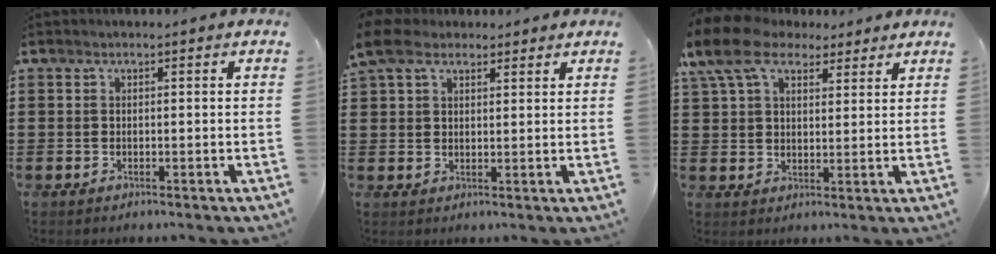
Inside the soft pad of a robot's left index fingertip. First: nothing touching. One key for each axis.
{"total": 5.8, "fx": 4.1, "fy": 3.1, "fz": 2.7, "tx": -0.076, "ty": 0.004, "tz": 0.076}
{"total": 9.8, "fx": 6.7, "fy": 4.9, "fz": 5.2, "tx": -0.117, "ty": -0.007, "tz": 0.124}